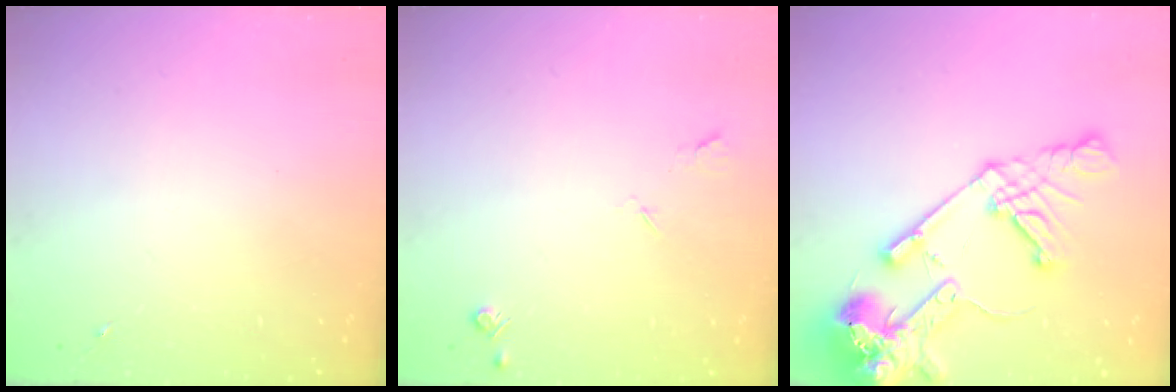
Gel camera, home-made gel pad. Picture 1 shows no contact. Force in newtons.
{"total": 4.6, "press": 4.5, "slide": 0.7}
{"total": 20.4, "press": 20.2, "slide": 2.9}